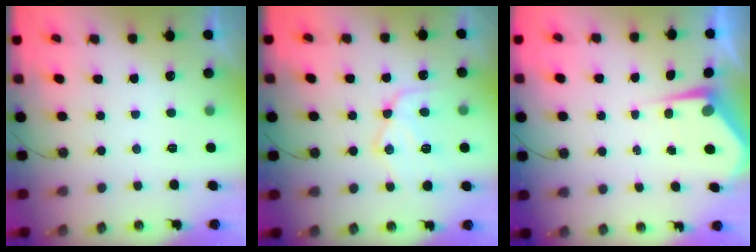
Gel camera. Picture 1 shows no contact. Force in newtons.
{"total": 13.8, "press": 13.7, "slide": 1.2}
{"total": 4.4, "press": 4.4, "slide": 0.4}